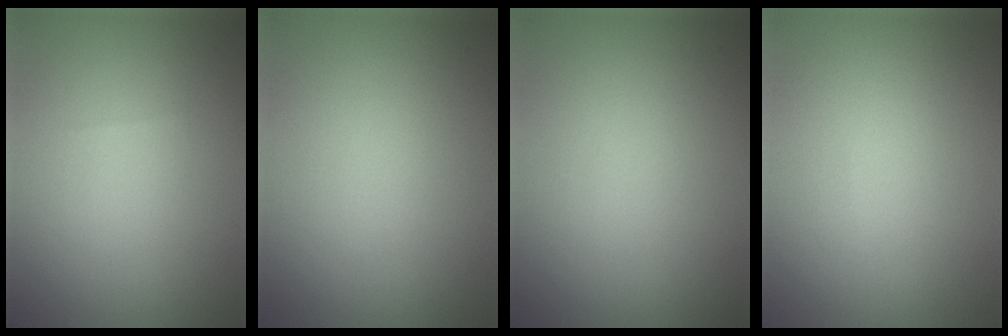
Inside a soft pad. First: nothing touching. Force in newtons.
{"total": 0.0}
{"total": 0.0}
{"total": 0.0}